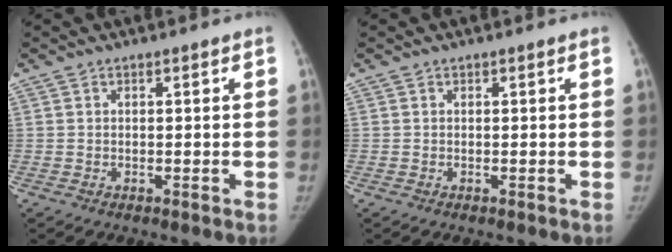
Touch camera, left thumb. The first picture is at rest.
{"total": 0.0}